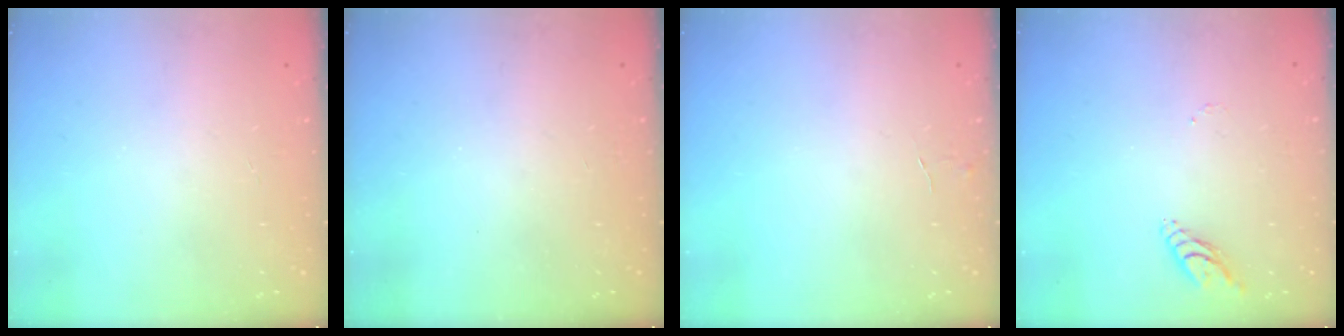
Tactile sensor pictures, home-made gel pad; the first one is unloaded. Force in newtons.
{"total": 0.0}
{"total": 3.8, "press": 3.8, "slide": 0.3}
{"total": 5.4, "press": 5.4, "slide": 0.2}